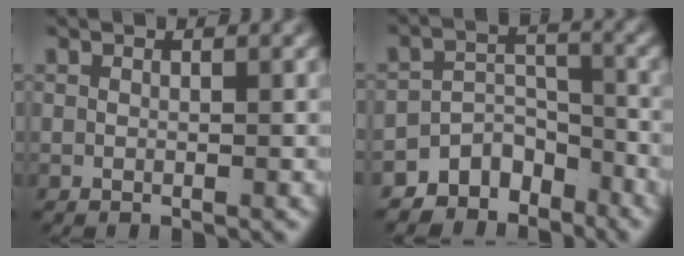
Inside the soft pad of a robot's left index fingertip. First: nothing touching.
{"total": 9.0, "force": [-6.0, 5.9, 3.2], "torque": [-0.043, -0.022, -0.103]}